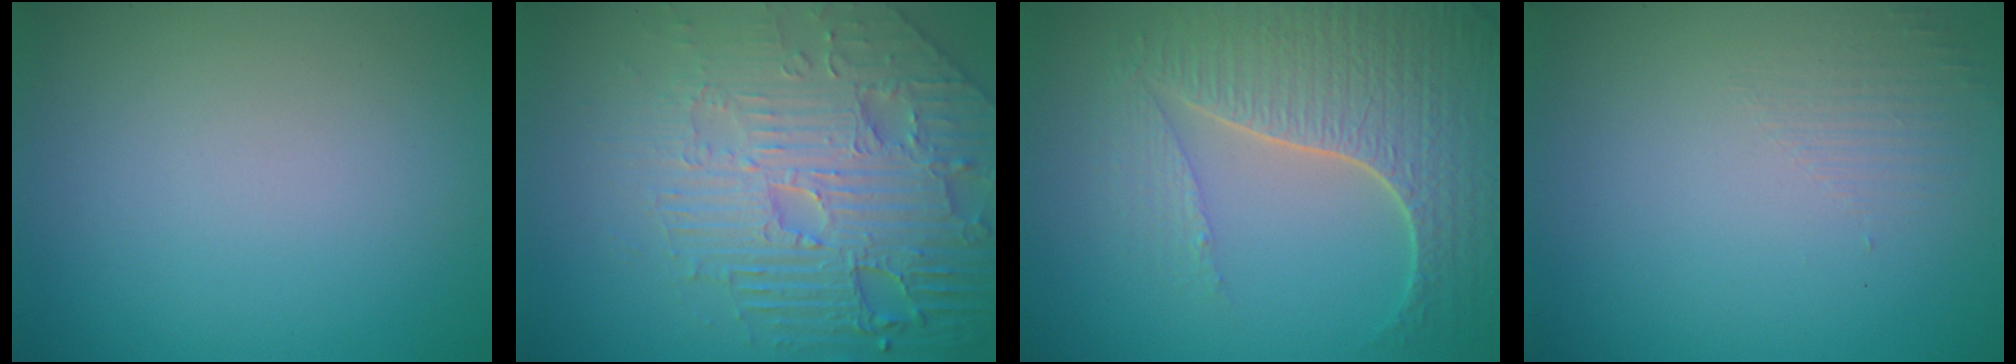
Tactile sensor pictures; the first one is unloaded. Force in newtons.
{"total": 8.4, "press": 6.1, "slide": 5.7}
{"total": 6.6, "press": 5.1, "slide": 4.2}
{"total": 1.3, "press": 0.1, "slide": 1.3}